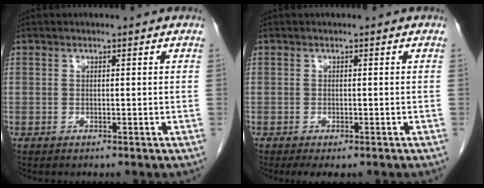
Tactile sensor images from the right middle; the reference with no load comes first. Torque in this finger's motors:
{"motor_torque": [0.46, -0.17, 0.02, 0.02]}